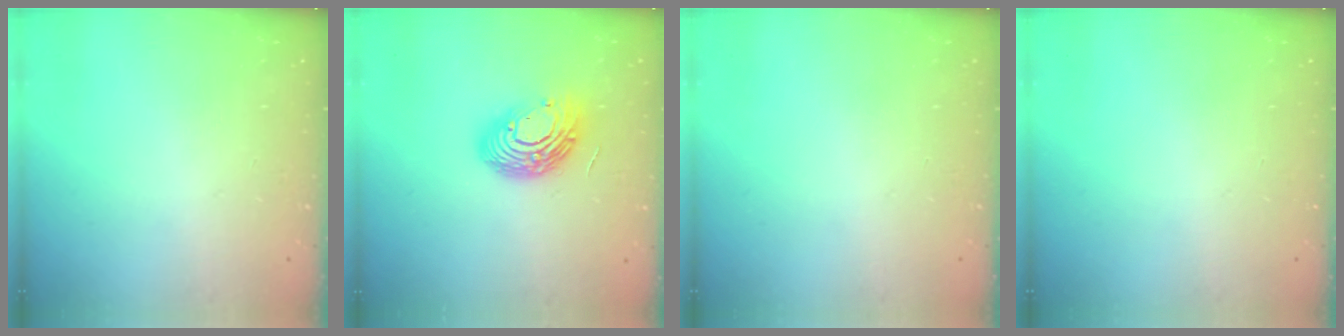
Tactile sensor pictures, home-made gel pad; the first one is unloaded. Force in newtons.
{"total": 14.2, "press": 14.2, "slide": 1.1}
{"total": 0.0}
{"total": 0.0}